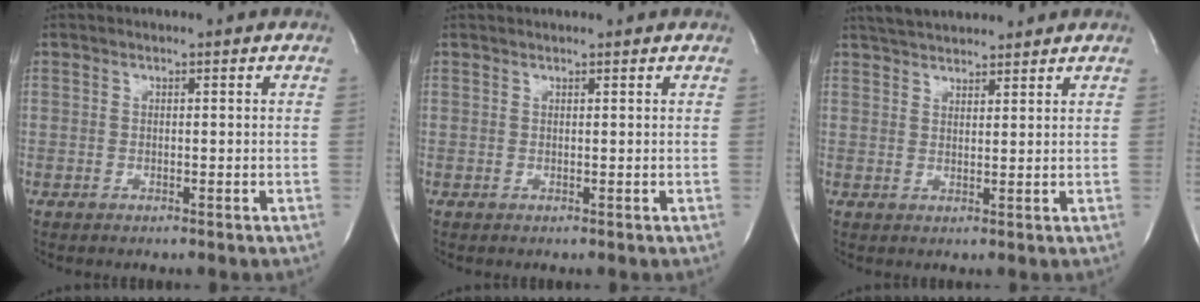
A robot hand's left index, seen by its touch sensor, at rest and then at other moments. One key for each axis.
{"total": 1.6, "fx": 1.5, "fy": 0.0, "fz": 0.3, "tx": -0.006, "ty": 0.016, "tz": 0.021}
{"total": 7.2, "fx": 6.6, "fy": 1.5, "fz": 2.5, "tx": -0.041, "ty": 0.029, "tz": 0.107}